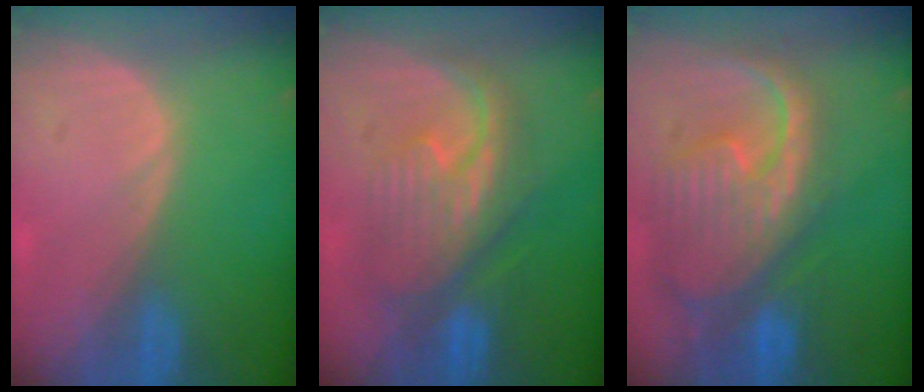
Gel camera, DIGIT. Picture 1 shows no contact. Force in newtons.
{"total": 8.3, "press": 8.3, "slide": 0.2}
{"total": 12.4, "press": 10.6, "slide": 6.4}